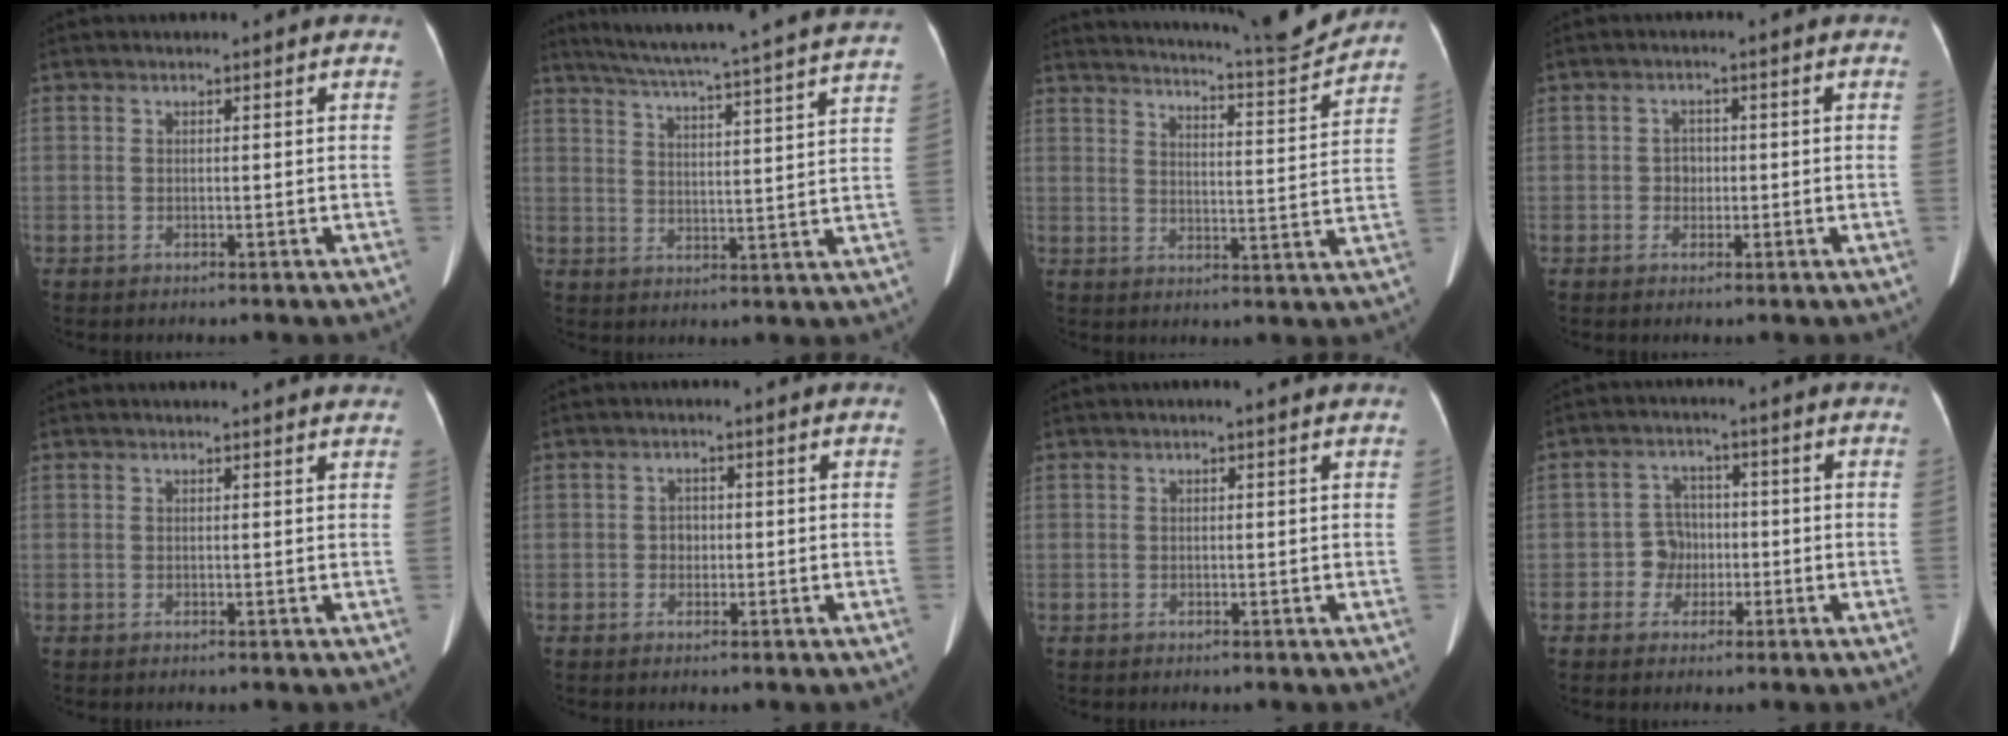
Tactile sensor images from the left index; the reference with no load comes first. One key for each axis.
{"total": 25.2, "fx": 22.6, "fy": -0.9, "fz": 11.1, "tx": -0.182, "ty": -0.031, "tz": 0.288}
{"total": 14.4, "fx": 13.9, "fy": -1.0, "fz": 3.7, "tx": -0.066, "ty": -0.040, "tz": 0.190}
{"total": 1.8, "fx": -0.4, "fy": 1.6, "fz": 0.8, "tx": -0.012, "ty": 0.005, "tz": -0.005}
{"total": 5.8, "fx": 5.6, "fy": 0.4, "fz": 1.5, "tx": -0.012, "ty": 0.003, "tz": 0.041}
{"total": 1.5, "fx": -0.3, "fy": 1.3, "fz": 0.7, "tx": -0.011, "ty": 0.004, "tz": -0.004}
{"total": 1.4, "fx": 1.1, "fy": 0.1, "fz": 0.8, "tx": -0.014, "ty": 0.019, "tz": 0.014}
{"total": 4.1, "fx": -1.1, "fy": 3.8, "fz": 1.1, "tx": -0.021, "ty": 0.012, "tz": -0.019}